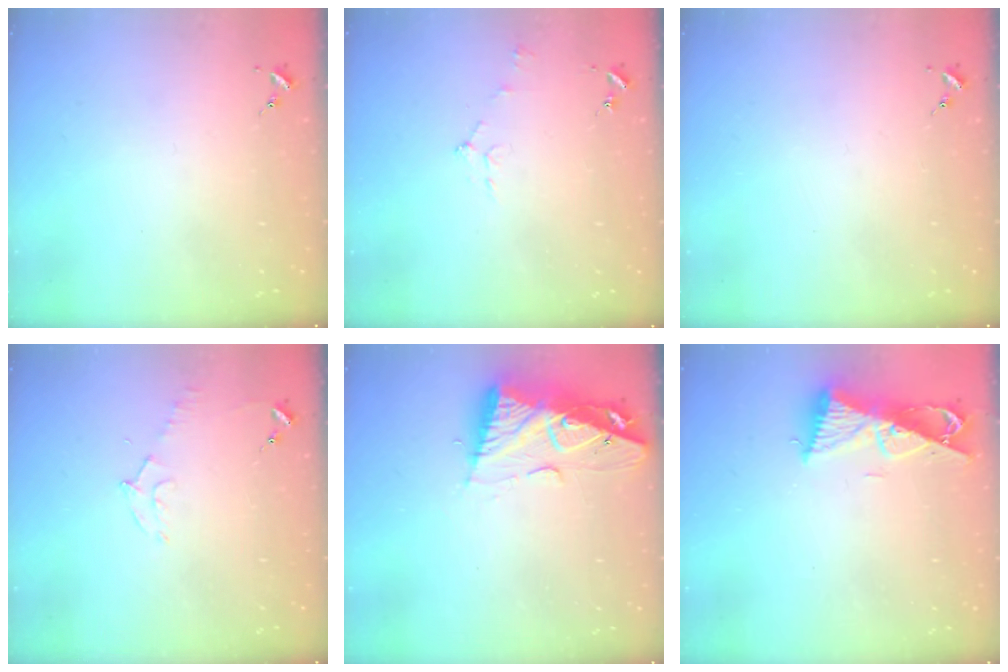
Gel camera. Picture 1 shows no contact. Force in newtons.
{"total": 5.3, "press": 5.3, "slide": 0.6}
{"total": 0.0}
{"total": 6.3, "press": 6.3, "slide": 0.7}
{"total": 10.8, "press": 10.8, "slide": 1.2}
{"total": 9.6, "press": 9.6, "slide": 0.5}